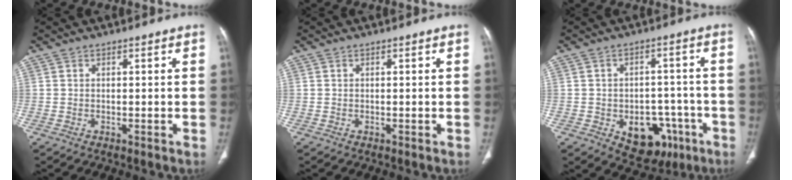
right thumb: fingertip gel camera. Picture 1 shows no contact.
{"total": 0.0}
{"total": 12.0, "force": [-4.9, 8.3, 7.2], "torque": [-0.058, 0.034, -0.054]}